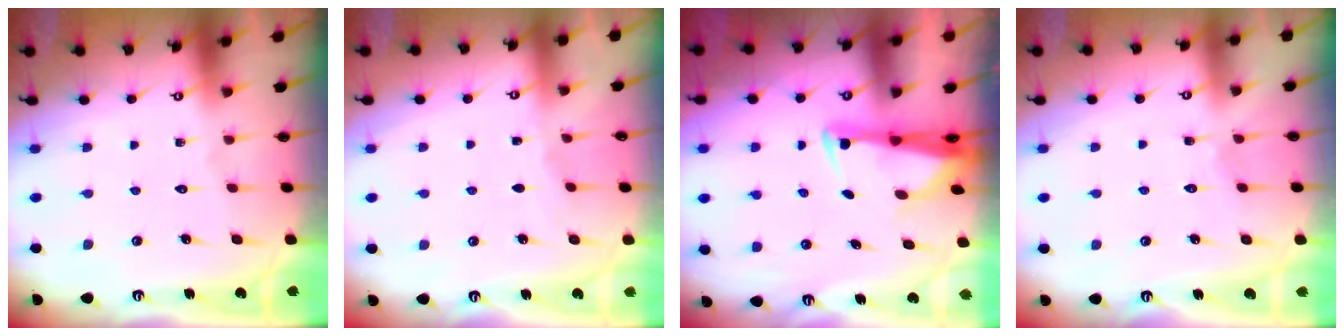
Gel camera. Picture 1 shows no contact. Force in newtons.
{"total": 2.8, "press": 2.8, "slide": 0.4}
{"total": 2.8, "press": 2.6, "slide": 1.0}
{"total": 2.9, "press": 2.9, "slide": 0.4}